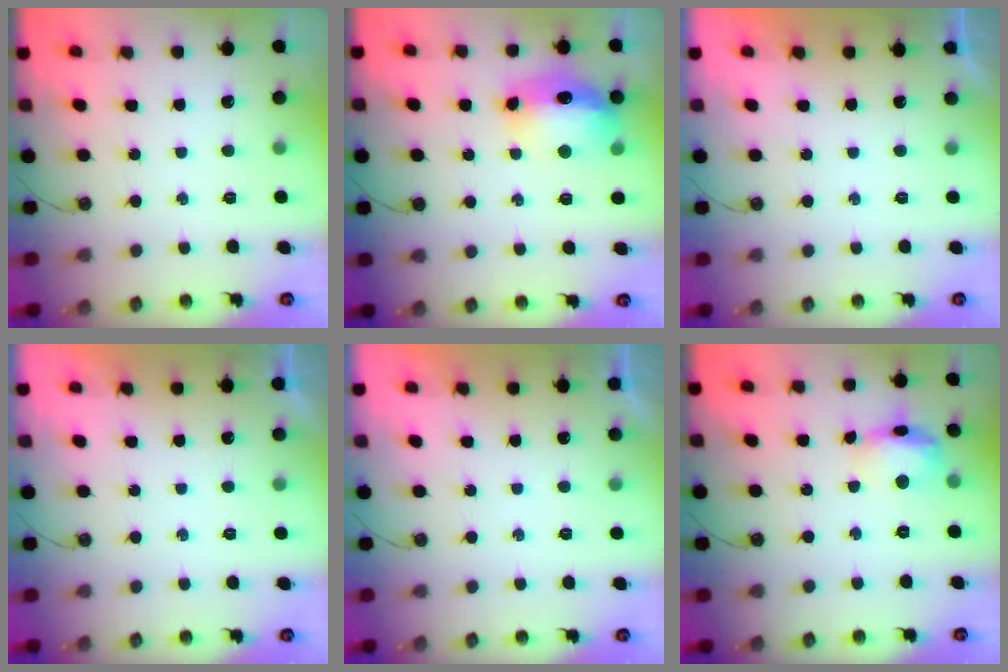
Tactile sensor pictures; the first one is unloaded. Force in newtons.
{"total": 14.6, "press": 14.5, "slide": 1.6}
{"total": 0.0}
{"total": 0.0}
{"total": 0.0}
{"total": 16.5, "press": 11.0, "slide": 12.2}